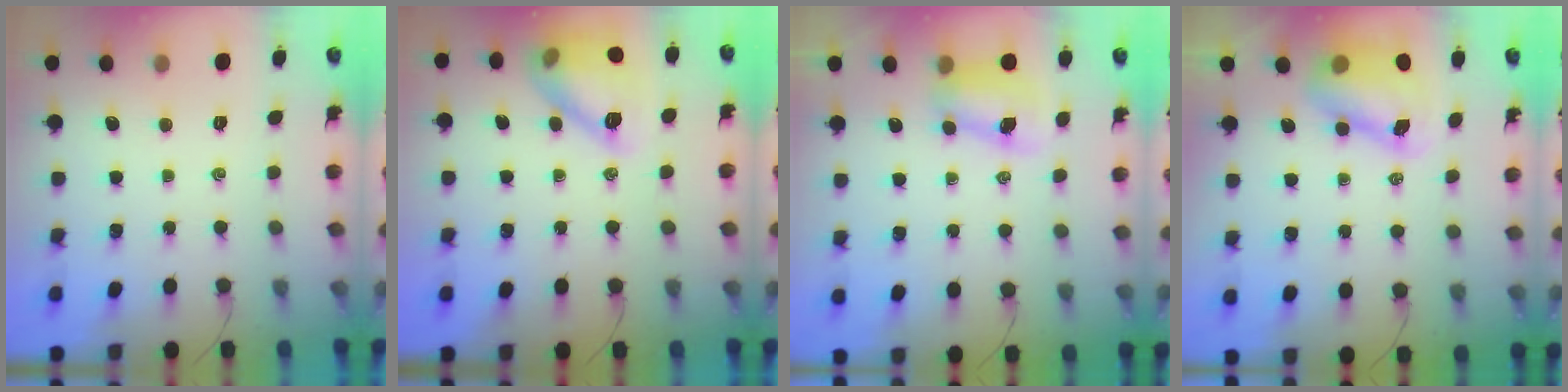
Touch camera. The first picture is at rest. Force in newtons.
{"total": 14.5, "press": 14.5, "slide": 0.8}
{"total": 8.4, "press": 8.3, "slide": 1.2}
{"total": 8.5, "press": 8.3, "slide": 2.0}